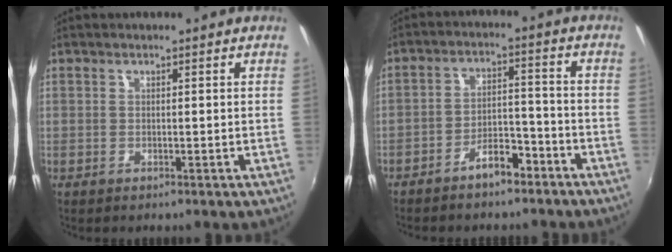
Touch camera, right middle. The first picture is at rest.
{"total": 6.5, "force": [-5.0, 2.6, 3.2], "torque": [-0.065, 0.025, -0.071]}